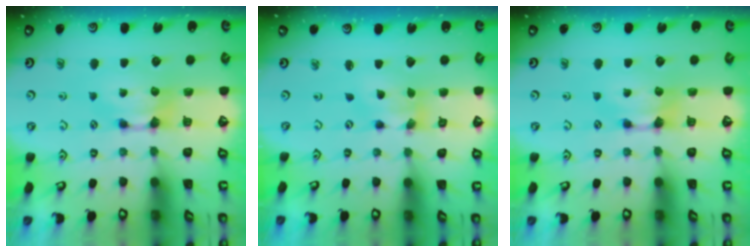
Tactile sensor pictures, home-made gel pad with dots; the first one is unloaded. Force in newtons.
{"total": 2.4, "press": 1.6, "slide": 1.7}
{"total": 0.0}